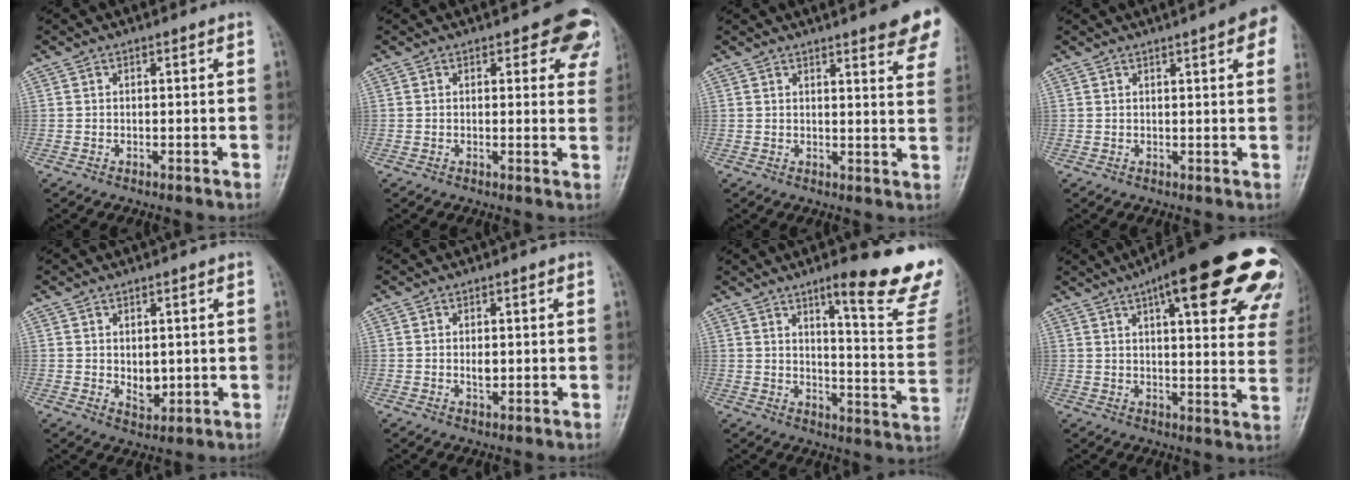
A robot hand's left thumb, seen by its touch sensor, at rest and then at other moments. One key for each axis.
{"total": 6.0, "fx": 3.2, "fy": 2.7, "fz": 4.2, "tx": -0.015, "ty": -0.008, "tz": 0.028}
{"total": 13.2, "fx": 9.2, "fy": 2.8, "fz": 9.0, "tx": -0.087, "ty": -0.032, "tz": 0.094}
{"total": 8.4, "fx": 4.3, "fy": 1.7, "fz": 7.0, "tx": -0.067, "ty": 0.006, "tz": 0.046}
{"total": 4.1, "fx": 0.2, "fy": 2.8, "fz": 3.0, "tx": -0.032, "ty": -0.010, "tz": 0.011}
{"total": 2.0, "fx": 0.2, "fy": 1.2, "fz": 1.6, "tx": -0.020, "ty": -0.003, "tz": 0.003}
{"total": 20.0, "fx": 13.4, "fy": 3.0, "fz": 14.4, "tx": -0.152, "ty": -0.087, "tz": 0.179}
{"total": 28.1, "fx": 15.7, "fy": 7.6, "fz": 22.1, "tx": -0.226, "ty": -0.013, "tz": 0.193}